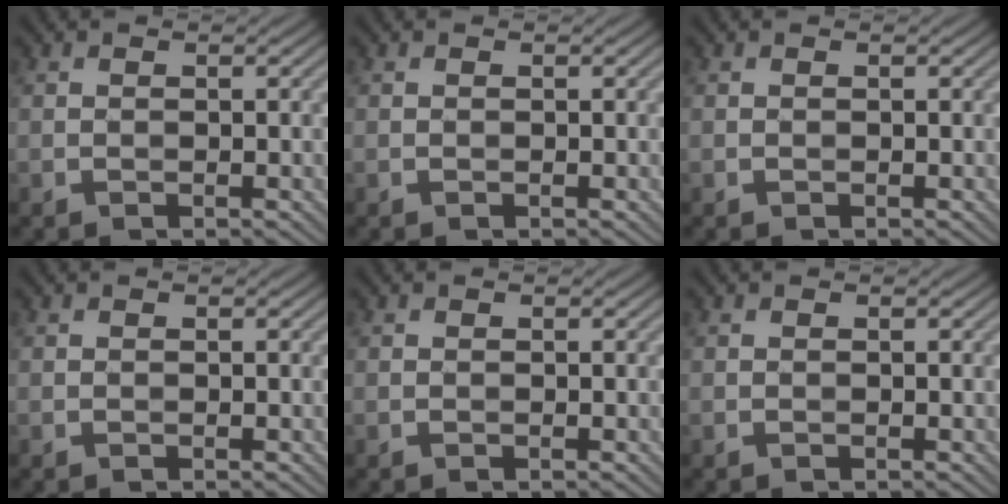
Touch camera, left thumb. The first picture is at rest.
{"total": 0.0}
{"total": 0.0}
{"total": 0.0}
{"total": 0.0}
{"total": 0.0}